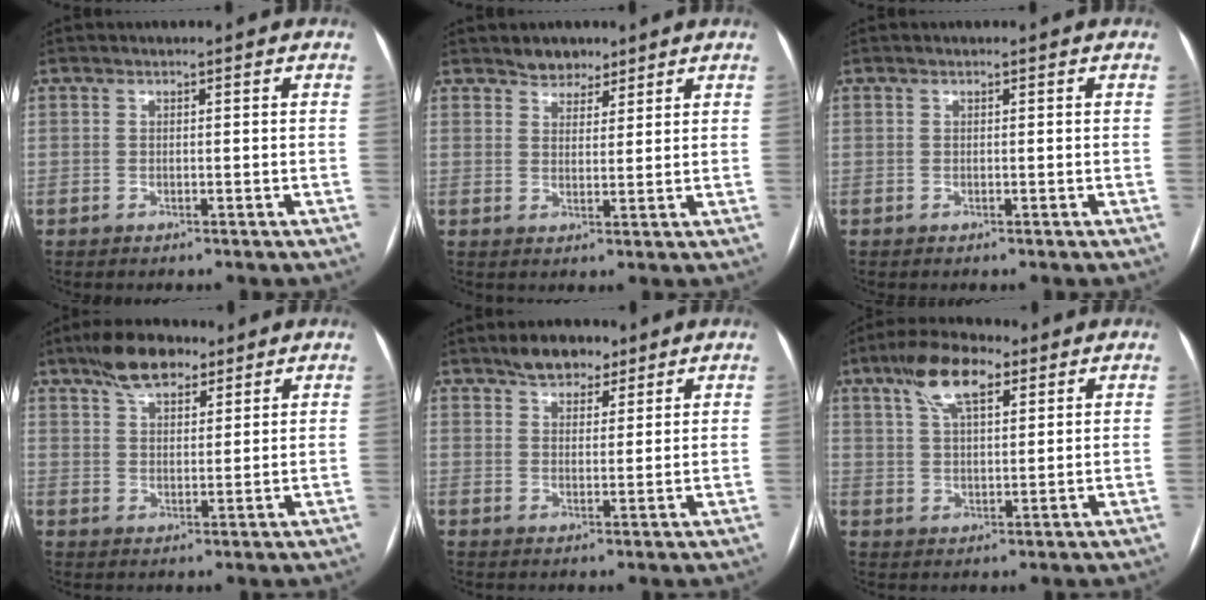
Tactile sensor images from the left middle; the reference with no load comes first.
{"total": 3.5, "force": [2.9, 1.9, 0.5], "torque": [-0.007, 0.003, 0.046]}
{"total": 0.0}
{"total": 7.9, "force": [5.7, 3.3, 4.4], "torque": [-0.082, 0.015, 0.101]}
{"total": 5.7, "force": [4.3, 2.9, 2.5], "torque": [-0.038, 0.010, 0.073]}
{"total": 9.2, "force": [5.2, 3.3, 6.8], "torque": [-0.135, 0.022, 0.095]}